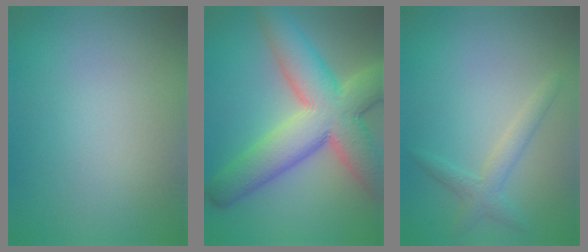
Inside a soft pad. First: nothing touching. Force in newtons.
{"total": 11.1, "press": 11.1, "slide": 0.8}
{"total": 2.2, "press": 2.2, "slide": 0.1}